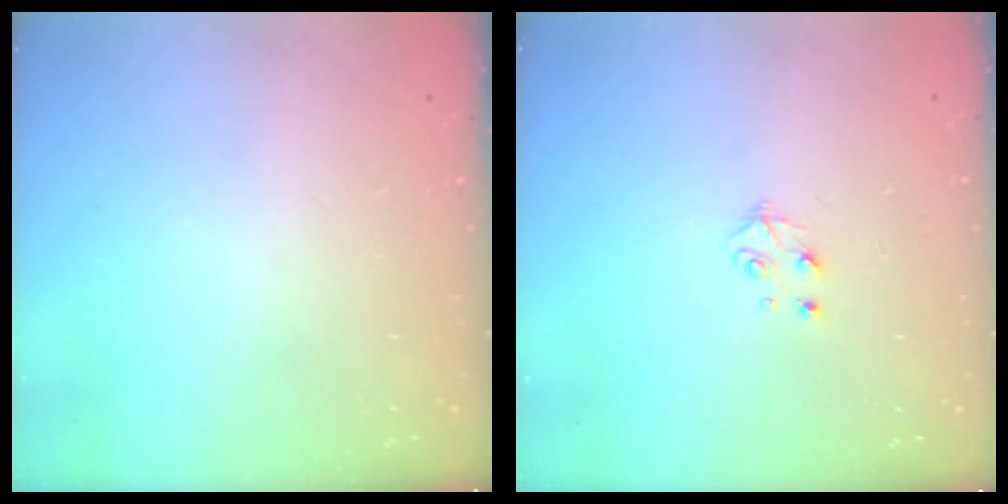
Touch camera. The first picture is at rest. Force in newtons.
{"total": 4.5, "press": 4.5, "slide": 0.4}